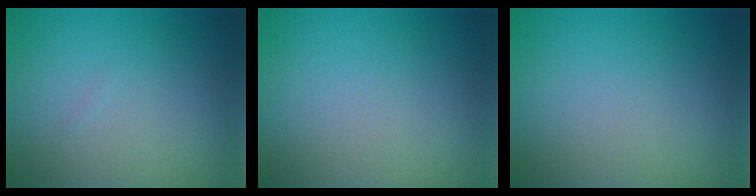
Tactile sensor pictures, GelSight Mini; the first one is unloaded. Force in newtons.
{"total": 0.0}
{"total": 0.0}